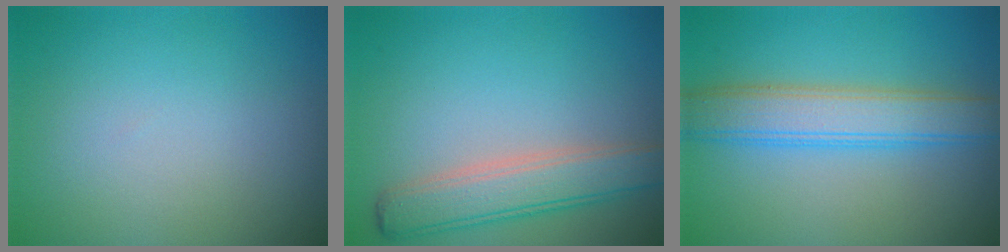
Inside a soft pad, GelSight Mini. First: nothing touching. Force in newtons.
{"total": 4.3, "press": 4.3, "slide": 0.3}
{"total": 4.8, "press": 4.8, "slide": 0.1}